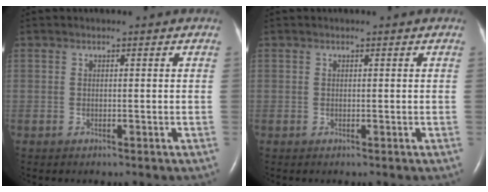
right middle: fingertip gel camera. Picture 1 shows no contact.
{"total": 0.0}